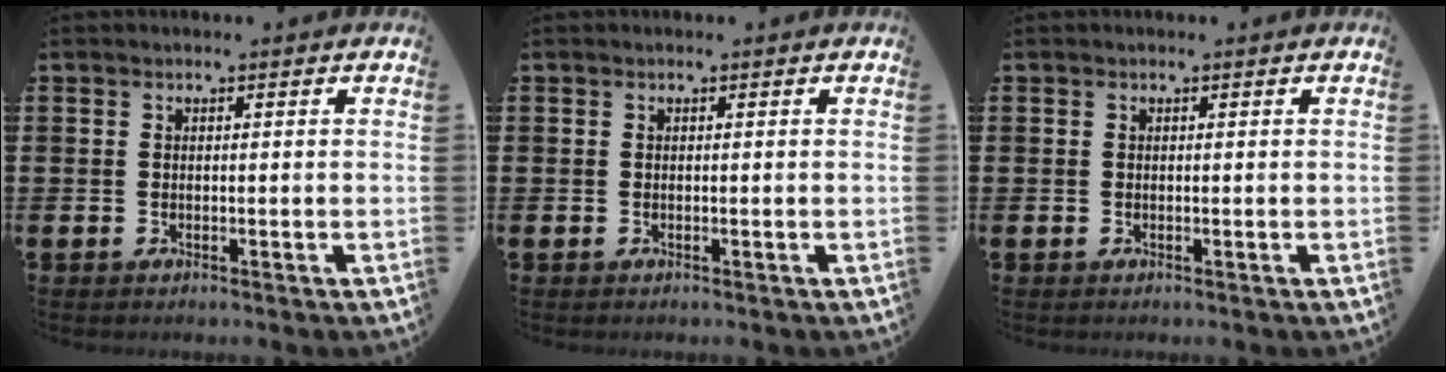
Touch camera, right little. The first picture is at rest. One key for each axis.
{"total": 0.0}
{"total": 0.0}